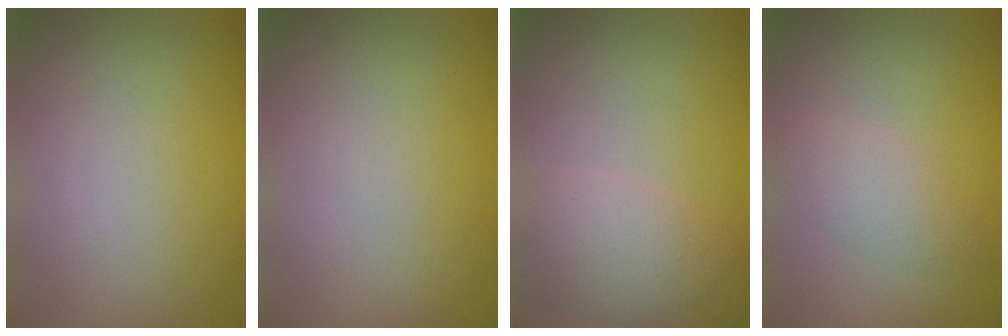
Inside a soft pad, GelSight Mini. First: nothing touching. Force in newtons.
{"total": 0.0}
{"total": 5.2, "press": 5.2, "slide": 0.3}
{"total": 2.4, "press": 2.4, "slide": 0.1}